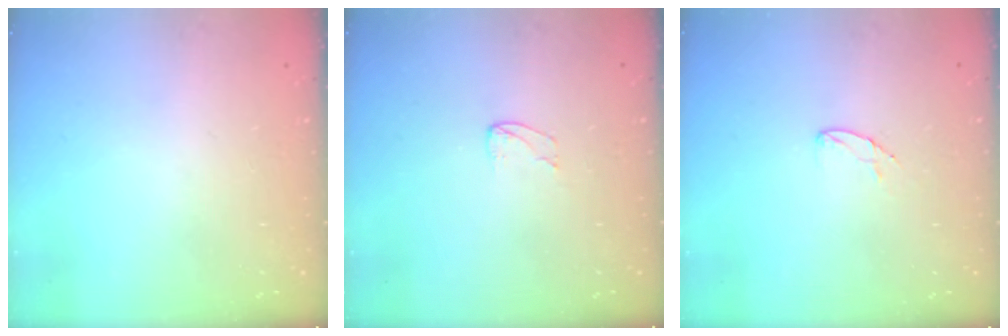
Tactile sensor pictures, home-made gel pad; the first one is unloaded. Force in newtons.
{"total": 3.2, "press": 3.2, "slide": 0.2}
{"total": 5.3, "press": 5.3, "slide": 0.4}